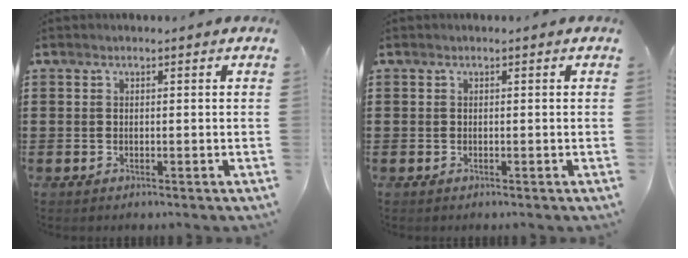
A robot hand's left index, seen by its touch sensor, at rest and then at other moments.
{"total": 0.0}